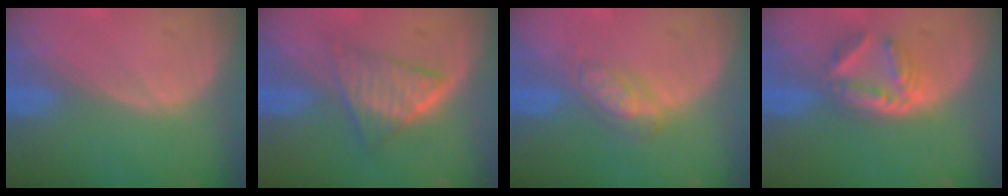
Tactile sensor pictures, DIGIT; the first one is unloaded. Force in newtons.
{"total": 5.8, "press": 5.5, "slide": 1.7}
{"total": 4.6, "press": 4.2, "slide": 1.9}
{"total": 6.1, "press": 5.2, "slide": 3.0}